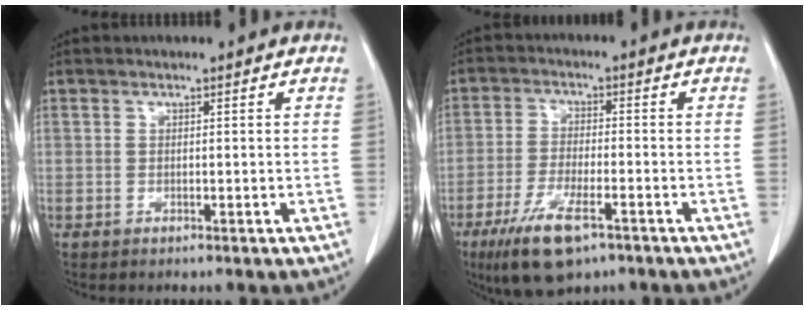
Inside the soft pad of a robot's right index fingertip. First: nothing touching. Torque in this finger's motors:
{"motor_torque": [0.93, -0.65, 0.49, 0.13]}